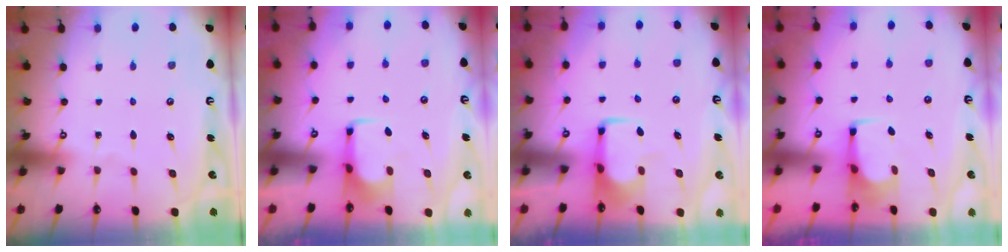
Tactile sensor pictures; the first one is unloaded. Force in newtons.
{"total": 2.1, "press": 2.1, "slide": 0.4}
{"total": 1.9, "press": 1.9, "slide": 0.5}
{"total": 2.4, "press": 2.4, "slide": 0.4}